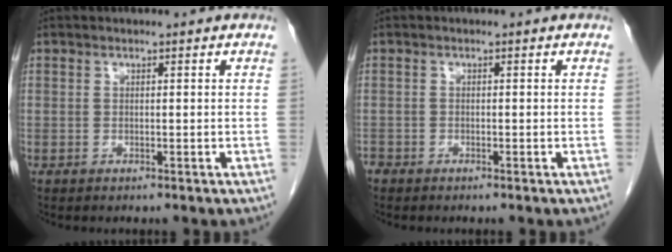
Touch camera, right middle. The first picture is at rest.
{"total": 1.5, "force": [-1.2, 0.8, 0.3], "torque": [-0.009, -0.001, -0.023]}